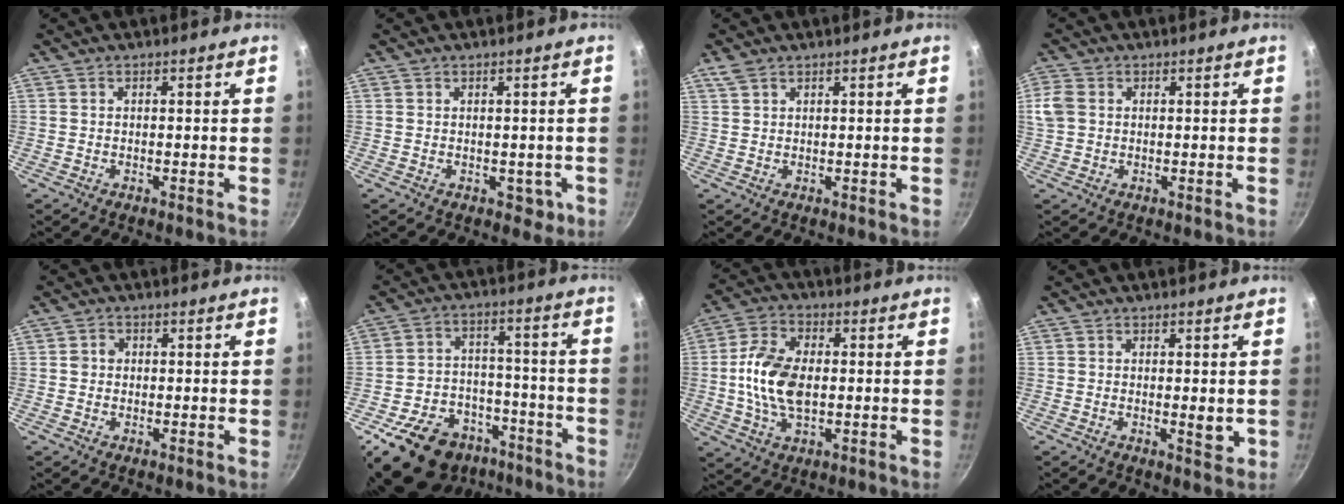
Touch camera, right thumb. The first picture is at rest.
{"total": 2.6, "force": [-0.4, 2.1, 1.4], "torque": [0.000, 0.007, 0.005]}
{"total": 2.1, "force": [1.4, 1.1, 1.1], "torque": [-0.022, 0.000, 0.035]}
{"total": 4.5, "force": [0.6, 3.6, 2.6], "torque": [-0.053, 0.001, 0.011]}
{"total": 1.9, "force": [0.1, 1.8, 0.7], "torque": [-0.003, 0.005, -0.001]}
{"total": 19.2, "force": [-13.1, 12.0, 7.0], "torque": [-0.090, 0.090, -0.190]}
{"total": 11.8, "force": [-0.2, 7.1, 9.4], "torque": [-0.173, 0.014, -0.012]}
{"total": 2.7, "force": [0.1, 1.0, 2.5], "torque": [-0.036, -0.009, 0.003]}